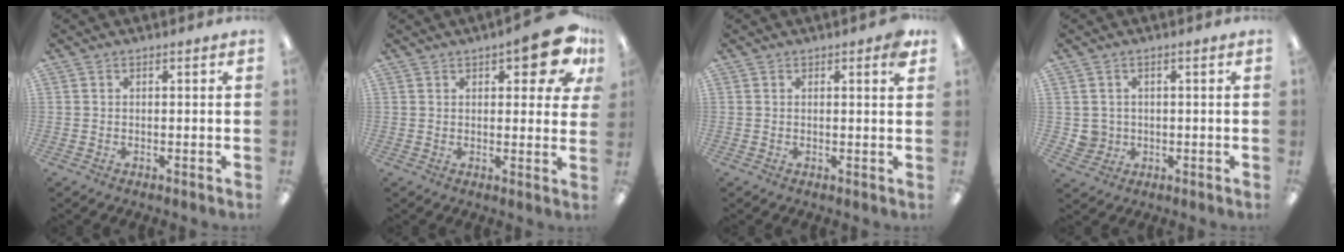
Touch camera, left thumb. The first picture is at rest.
{"total": 11.0, "force": [5.5, 3.5, 8.8], "torque": [-0.109, -0.021, 0.086]}
{"total": 2.3, "force": [1.5, 0.2, 1.7], "torque": [-0.022, -0.005, 0.022]}
{"total": 3.4, "force": [0.6, 3.3, 0.6], "torque": [-0.019, 0.005, 0.014]}